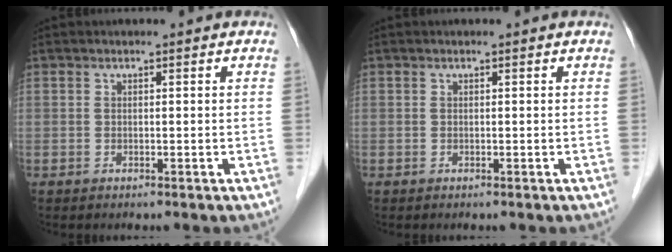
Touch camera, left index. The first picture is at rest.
{"total": 0.0}